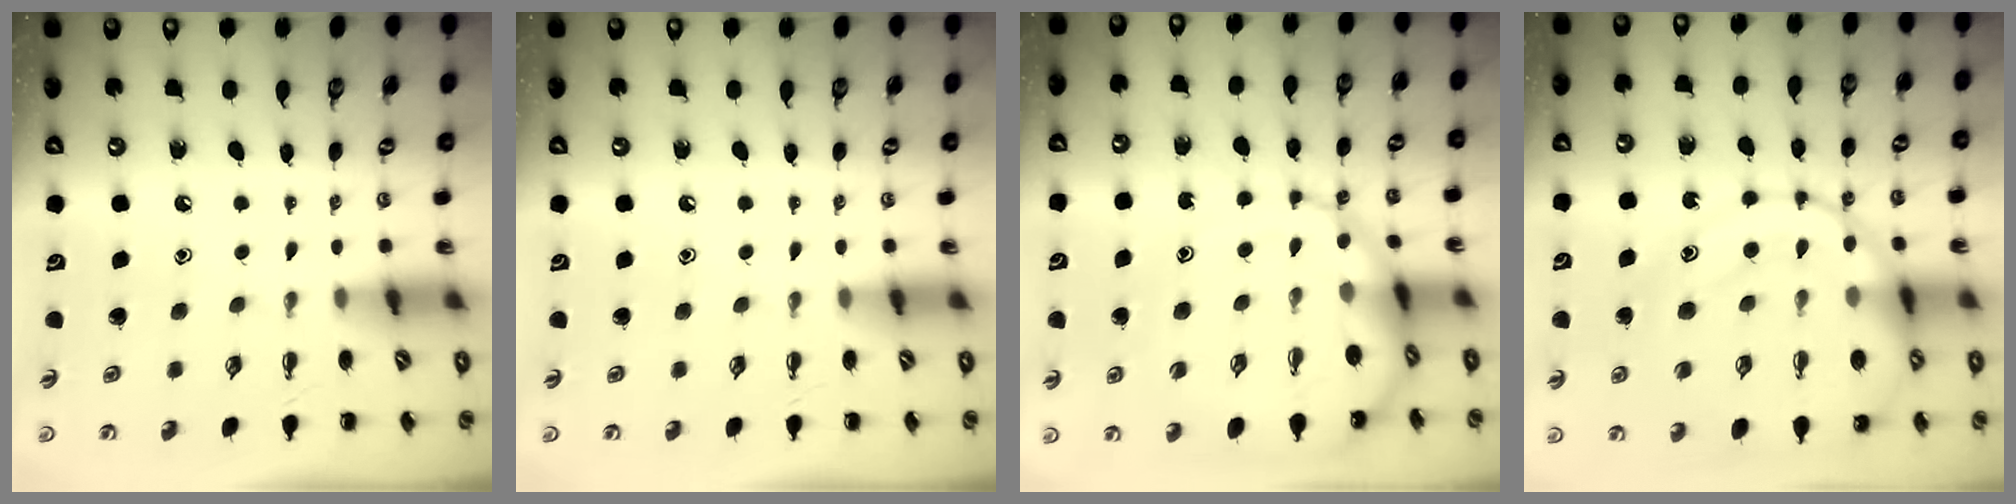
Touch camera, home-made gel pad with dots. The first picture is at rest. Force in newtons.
{"total": 0.0}
{"total": 12.5, "press": 12.2, "slide": 2.8}
{"total": 22.8, "press": 22.7, "slide": 2.9}